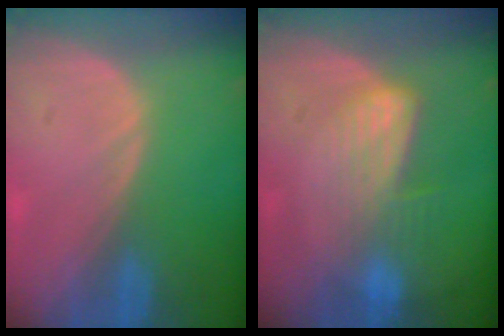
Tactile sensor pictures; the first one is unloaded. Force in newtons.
{"total": 7.0, "press": 6.1, "slide": 3.5}